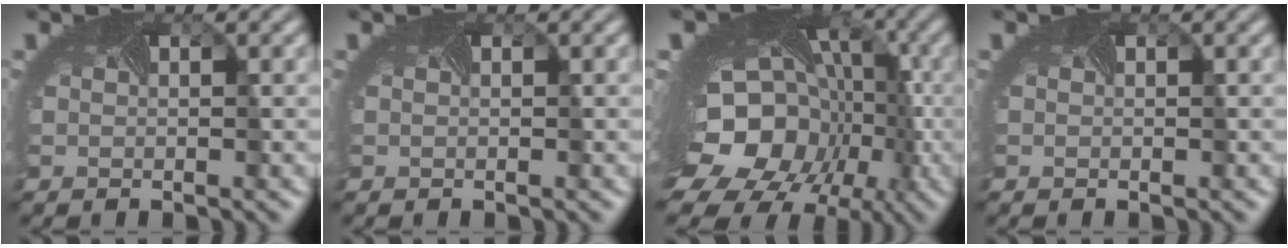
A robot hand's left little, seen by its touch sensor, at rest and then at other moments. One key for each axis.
{"total": 0.0}
{"total": 20.6, "fx": -6.7, "fy": 15.4, "fz": 11.9, "tx": -0.174, "ty": -0.056, "tz": -0.117}
{"total": 0.0}